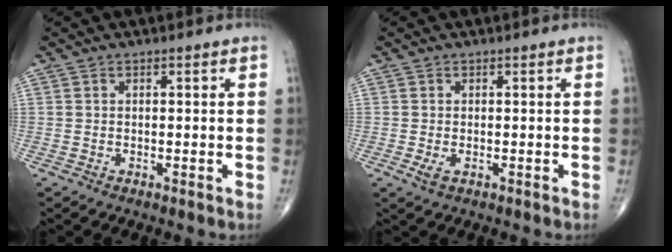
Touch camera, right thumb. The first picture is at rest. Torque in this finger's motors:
{"motor_torque": [-0.27, 0.17, 0.20, 0.18, 0.05]}